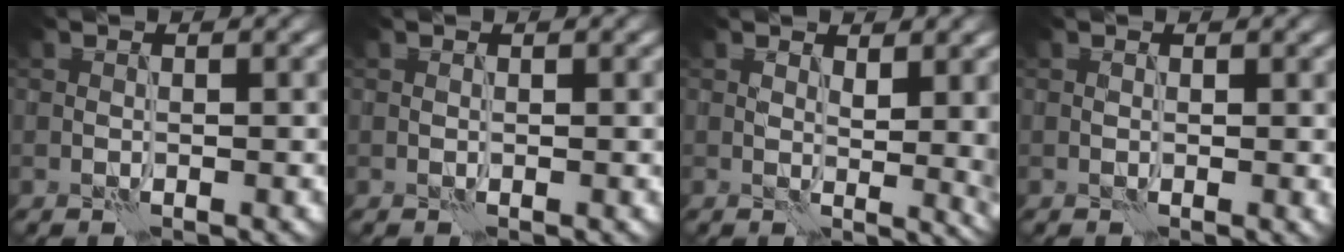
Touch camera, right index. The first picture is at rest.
{"total": 0.0}
{"total": 3.9, "force": [1.1, 1.5, 3.4], "torque": [-0.048, -0.004, 0.023]}
{"total": 0.9, "force": [0.3, 0.3, 0.7], "torque": [-0.011, -0.003, 0.004]}